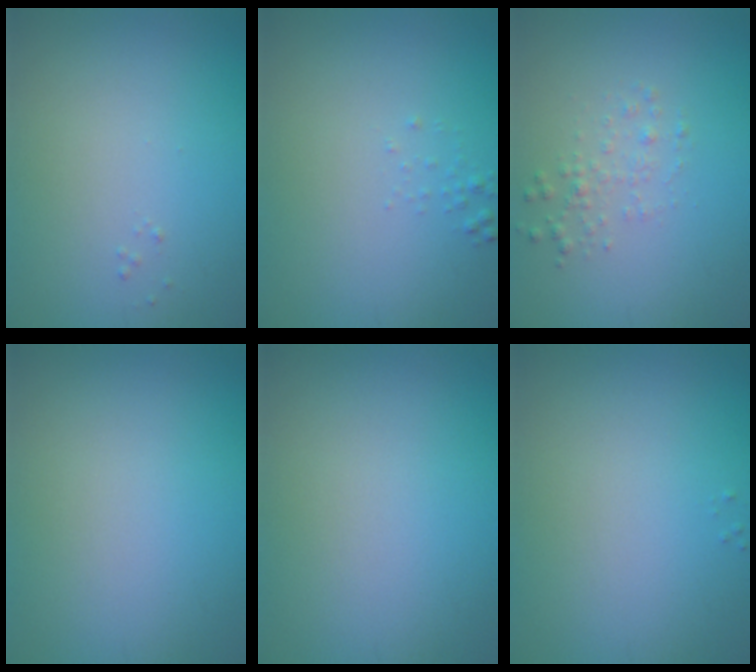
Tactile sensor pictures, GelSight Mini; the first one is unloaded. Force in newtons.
{"total": 0.5, "press": 0.5, "slide": 0.0}
{"total": 1.4, "press": 1.4, "slide": 0.0}
{"total": 0.0}
{"total": 0.0}
{"total": 0.0}